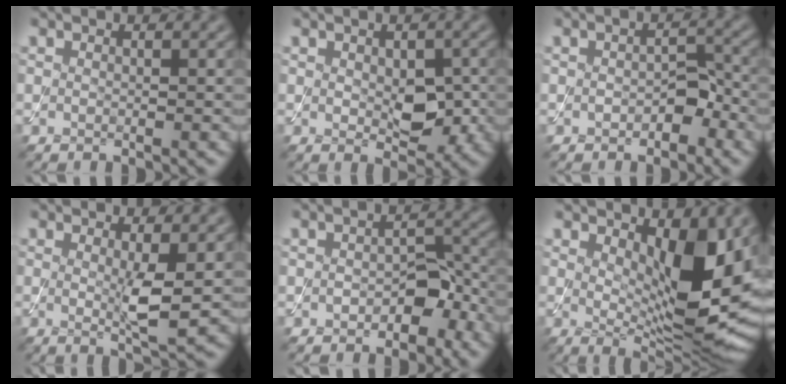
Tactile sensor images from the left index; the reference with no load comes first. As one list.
[{"total": 3.9, "force": [0.0, 2.3, 3.2], "torque": [-0.051, -0.007, 0.006]}, {"total": 2.4, "force": [-1.0, 1.5, 1.6], "torque": [-0.022, 0.003, -0.014]}, {"total": 3.2, "force": [0.3, 0.4, 3.2], "torque": [-0.058, -0.011, 0.008]}, {"total": 3.4, "force": [-1.4, 2.1, 2.3], "torque": [-0.030, 0.003, -0.018]}, {"total": 10.2, "force": [2.0, 4.3, 9.0], "torque": [-0.133, -0.014, 0.039]}]